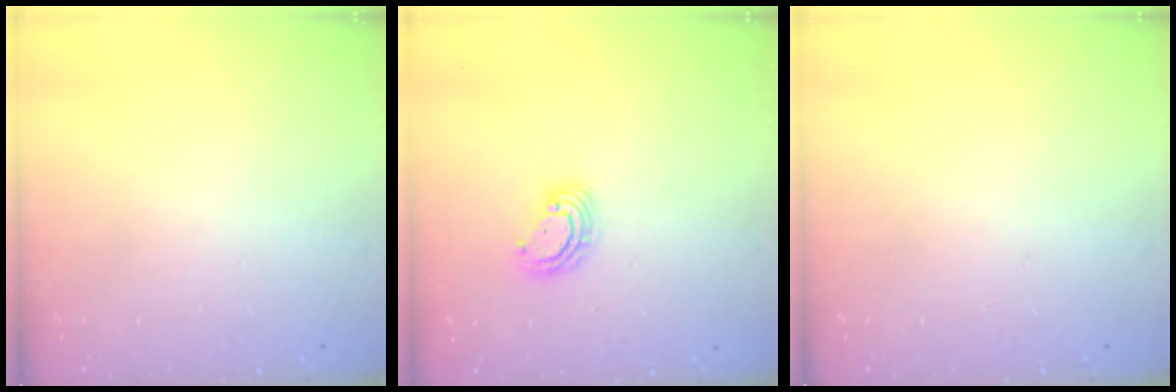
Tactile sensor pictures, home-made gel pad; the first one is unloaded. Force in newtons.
{"total": 5.7, "press": 5.6, "slide": 0.8}
{"total": 0.0}